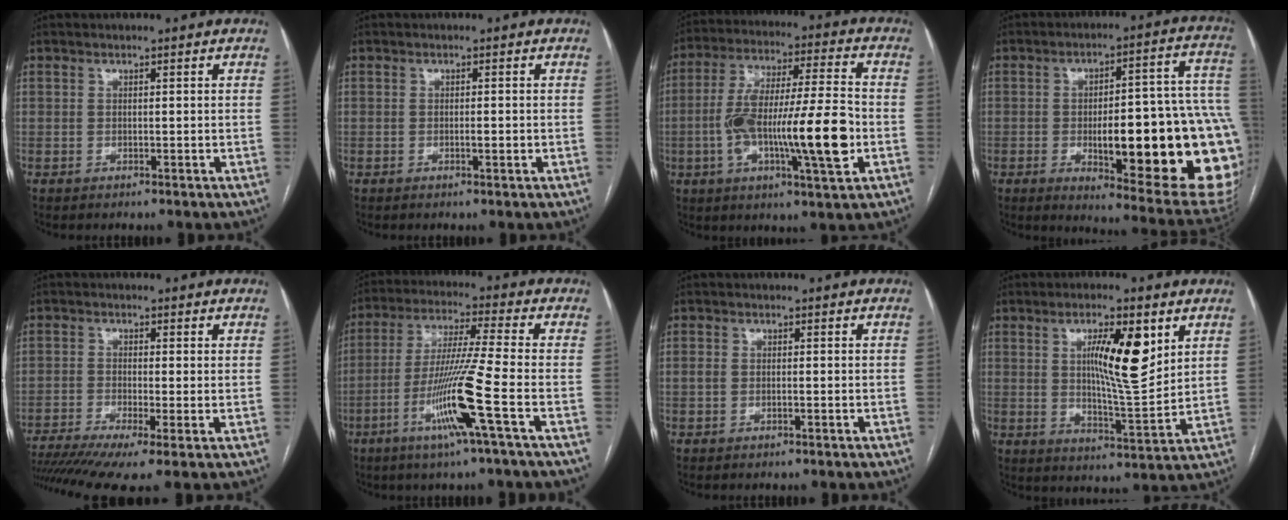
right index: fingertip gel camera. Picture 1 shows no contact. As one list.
[{"total": 0.9, "force": [-0.2, 0.3, 0.8], "torque": [-0.018, 0.000, -0.003]}, {"total": 18.0, "force": [-3.8, 2.5, 17.4], "torque": [-0.309, 0.009, -0.060]}, {"total": 28.4, "force": [-5.1, 6.2, 27.3], "torque": [-0.273, 0.016, -0.053]}, {"total": 11.2, "force": [-7.2, 1.8, 8.4], "torque": [-0.163, -0.015, -0.123]}, {"total": 12.6, "force": [-4.7, -1.9, 11.5], "torque": [-0.229, -0.019, -0.096]}, {"total": 1.0, "force": [-0.1, 0.7, 0.6], "torque": [-0.023, 0.005, 0.000]}, {"total": 11.1, "force": [4.0, 2.0, 10.1], "torque": [-0.166, -0.007, 0.066]}]